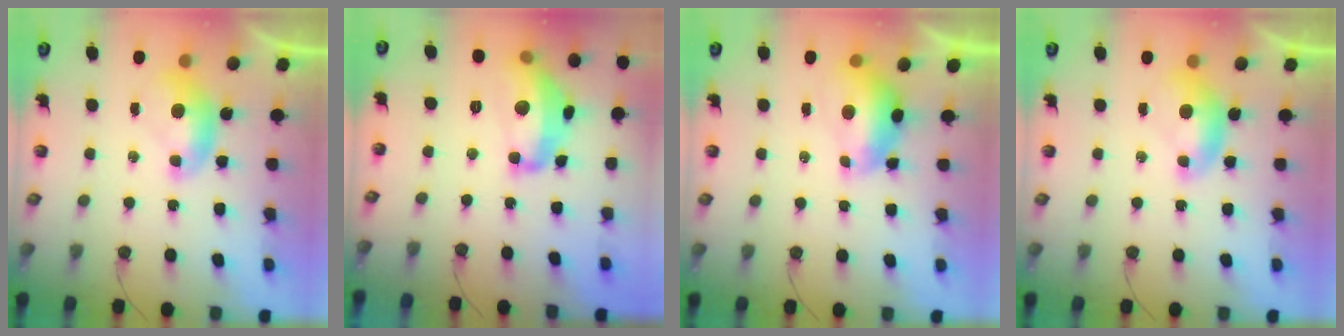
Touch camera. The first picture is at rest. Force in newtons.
{"total": 13.0, "press": 12.9, "slide": 0.9}
{"total": 1.6, "press": 1.5, "slide": 0.6}
{"total": 0.0}